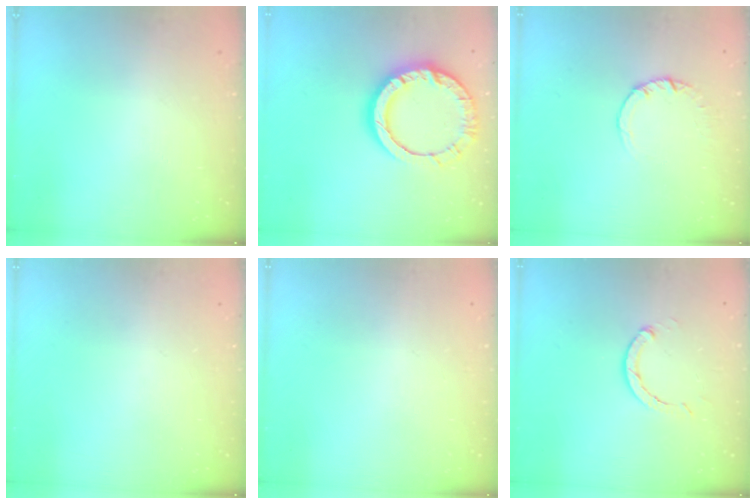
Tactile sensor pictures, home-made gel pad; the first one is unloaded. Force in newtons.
{"total": 16.2, "press": 16.2, "slide": 1.4}
{"total": 2.5, "press": 2.5, "slide": 0.2}
{"total": 0.0}
{"total": 2.4, "press": 2.4, "slide": 0.2}
{"total": 2.9, "press": 2.8, "slide": 0.5}